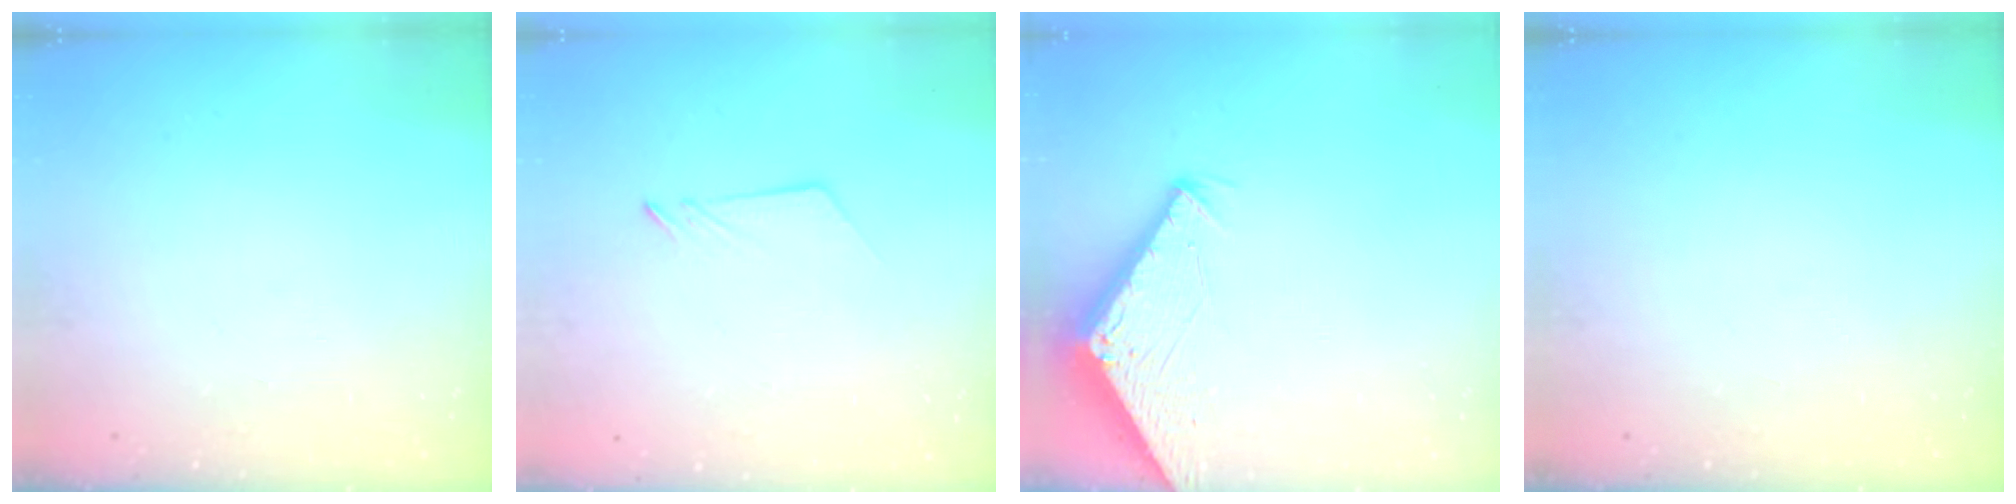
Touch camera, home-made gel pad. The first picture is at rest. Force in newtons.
{"total": 2.5, "press": 2.5, "slide": 0.2}
{"total": 2.8, "press": 2.8, "slide": 0.2}
{"total": 0.0}